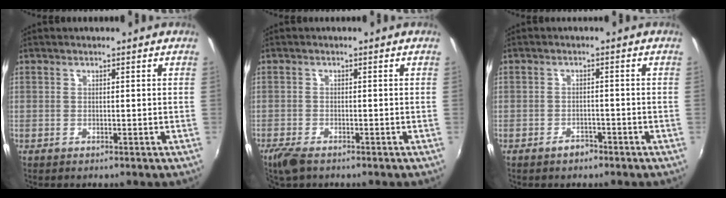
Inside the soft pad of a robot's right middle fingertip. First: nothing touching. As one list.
[{"total": 4.2, "force": [-3.1, 1.4, 2.3], "torque": [-0.062, -0.015, -0.062]}, {"total": 2.3, "force": [-1.9, 1.2, 0.8], "torque": [-0.017, 0.001, -0.028]}]